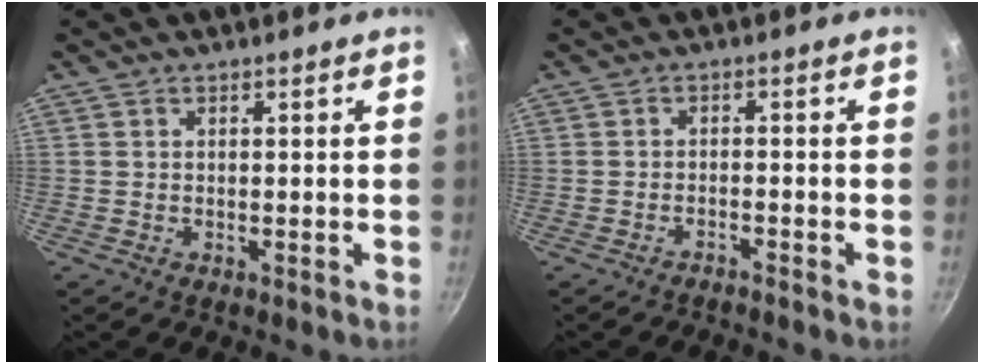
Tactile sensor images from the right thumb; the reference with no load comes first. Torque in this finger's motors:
{"motor_torque": [0.14, 0.02, 0.00, -0.05, -0.06]}